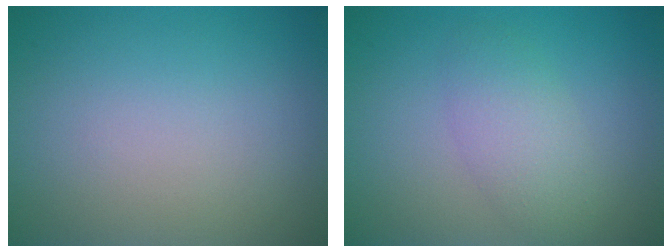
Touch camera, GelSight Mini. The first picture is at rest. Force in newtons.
{"total": 3.0, "press": 3.0, "slide": 0.2}